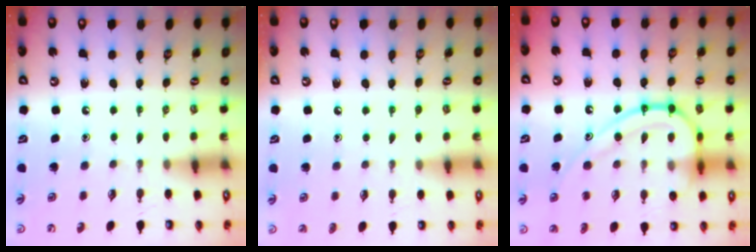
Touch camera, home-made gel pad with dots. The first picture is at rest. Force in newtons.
{"total": 4.1, "press": 4.1, "slide": 0.4}
{"total": 18.6, "press": 18.5, "slide": 1.5}